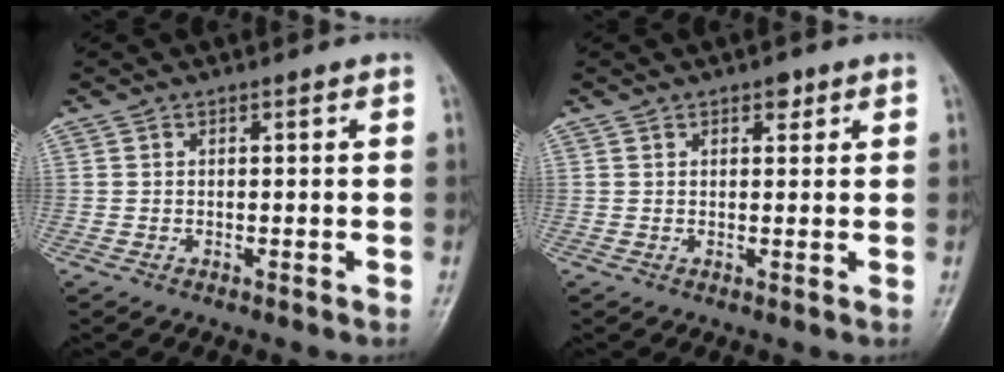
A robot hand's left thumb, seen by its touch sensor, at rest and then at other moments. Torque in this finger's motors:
{"motor_torque": [2.79, 2.22, 0.05, -0.08, 0.02]}